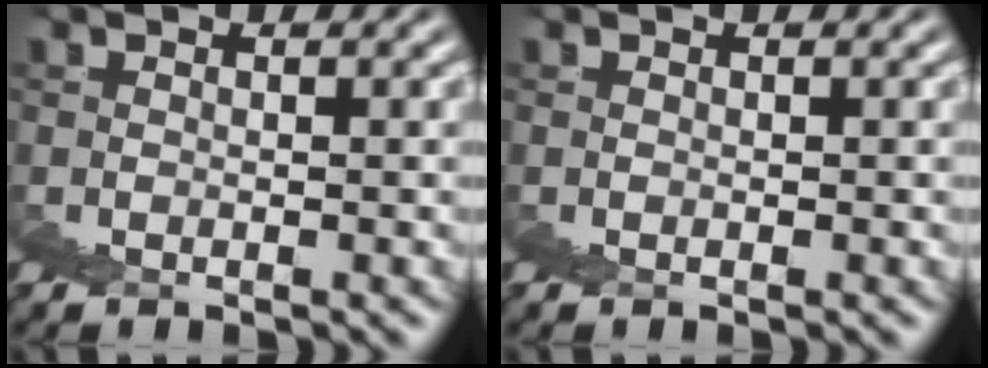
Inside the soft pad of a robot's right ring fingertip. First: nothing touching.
{"total": 0.0}